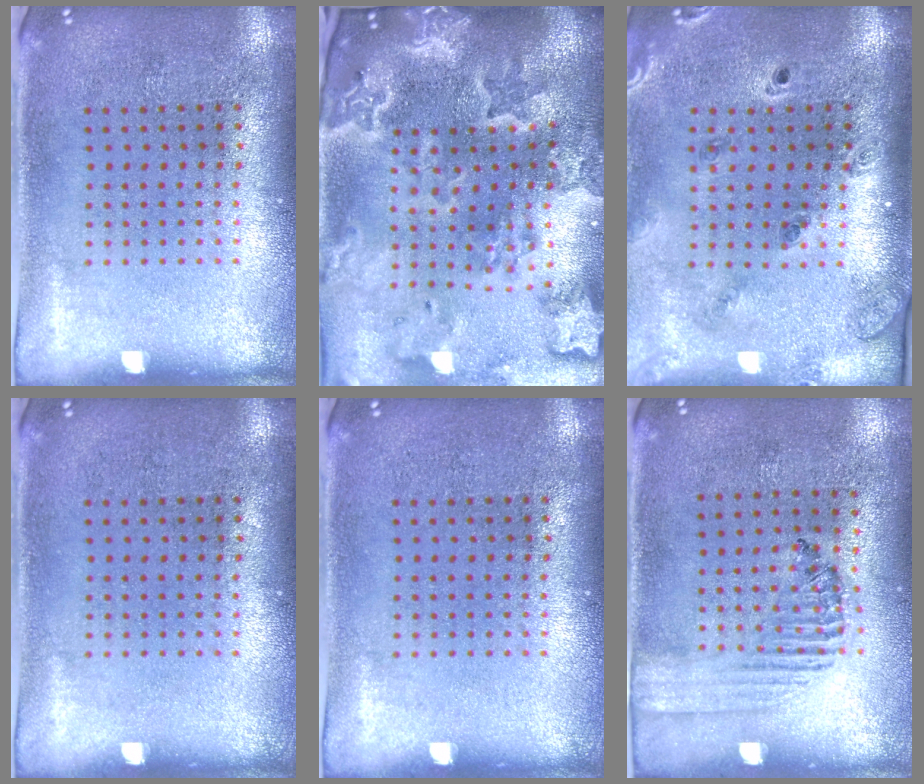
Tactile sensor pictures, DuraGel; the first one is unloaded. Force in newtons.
{"total": 4.7, "press": 3.7, "slide": 2.8}
{"total": 1.4, "press": 1.3, "slide": 0.2}
{"total": 0.0}
{"total": 0.0}
{"total": 1.3, "press": 1.0, "slide": 0.8}